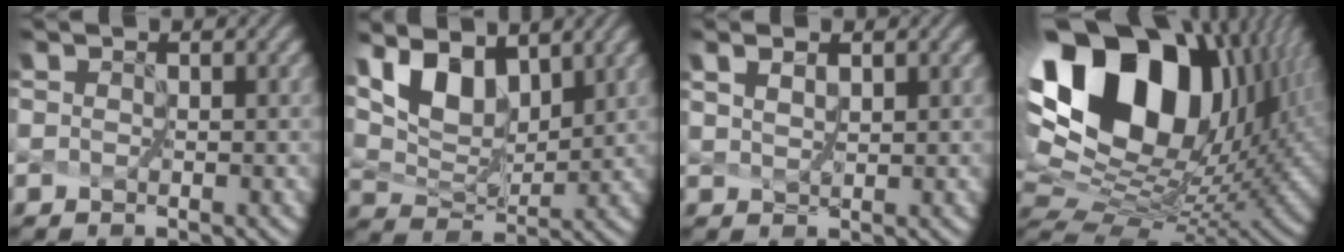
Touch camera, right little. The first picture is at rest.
{"total": 6.1, "force": [4.5, 2.3, 3.4], "torque": [-0.078, 0.003, 0.089]}
{"total": 1.2, "force": [1.1, 0.0, 0.5], "torque": [-0.012, 0.003, 0.029]}
{"total": 18.0, "force": [6.8, 10.4, 13.0], "torque": [-0.253, 0.025, 0.130]}